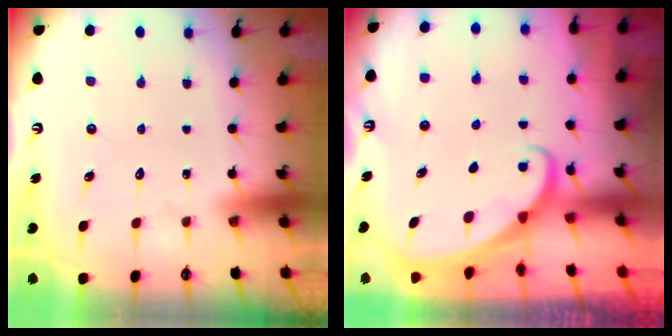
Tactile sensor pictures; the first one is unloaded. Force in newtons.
{"total": 1.8, "press": 1.8, "slide": 0.0}